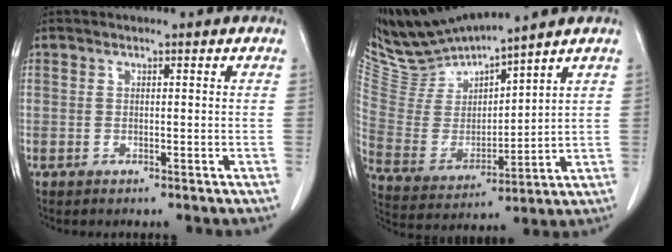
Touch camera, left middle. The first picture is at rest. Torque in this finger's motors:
{"motor_torque": [-0.12, -0.50, -0.12, 0.00]}